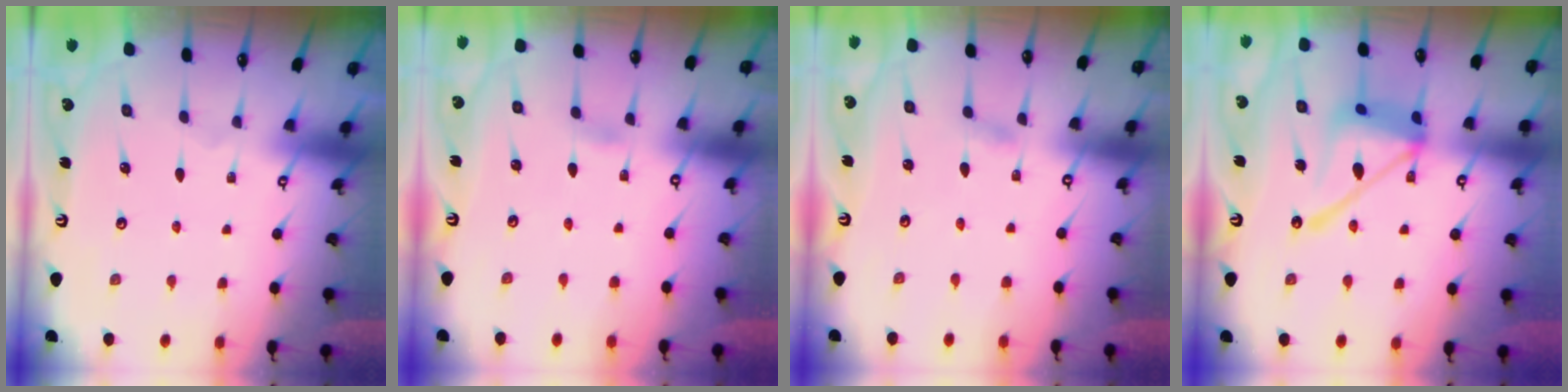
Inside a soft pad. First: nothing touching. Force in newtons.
{"total": 1.7, "press": 1.7, "slide": 0.2}
{"total": 2.0, "press": 2.0, "slide": 0.2}
{"total": 17.0, "press": 17.0, "slide": 1.5}